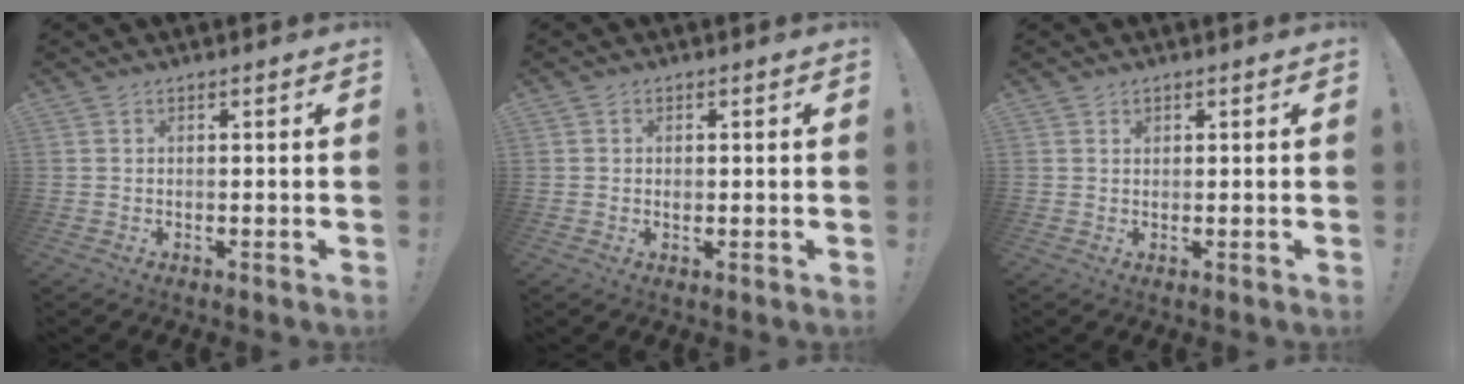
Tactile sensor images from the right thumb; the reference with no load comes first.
{"total": 0.8, "force": [0.0, 0.8, 0.0], "torque": [0.008, 0.000, -0.002]}
{"total": 0.7, "force": [0.6, 0.4, 0.0], "torque": [0.005, -0.004, 0.011]}